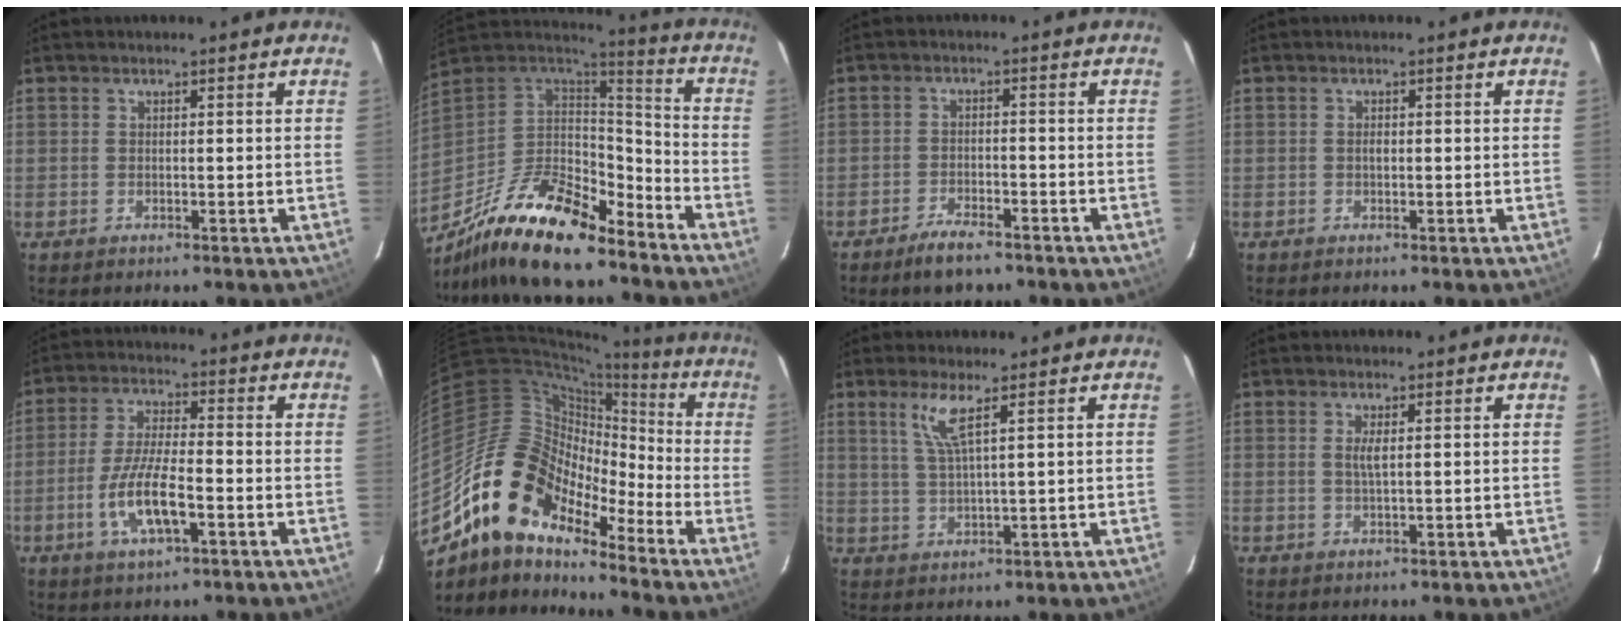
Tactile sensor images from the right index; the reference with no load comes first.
{"total": 22.6, "force": [-16.9, 7.3, 13.2], "torque": [-0.266, -0.025, -0.298]}
{"total": 5.5, "force": [-4.4, 1.9, 2.8], "torque": [-0.070, 0.000, -0.075]}
{"total": 0.7, "force": [-0.1, 0.4, 0.5], "torque": [-0.008, 0.003, -0.003]}
{"total": 9.5, "force": [-3.7, 2.6, 8.4], "torque": [-0.171, -0.006, -0.069]}
{"total": 17.0, "force": [-12.4, 8.1, 8.5], "torque": [-0.153, 0.006, -0.245]}
{"total": 4.7, "force": [2.5, -0.2, 4.0], "torque": [-0.083, -0.004, 0.054]}
{"total": 1.8, "force": [0.4, 0.1, 1.7], "torque": [-0.033, -0.001, 0.006]}